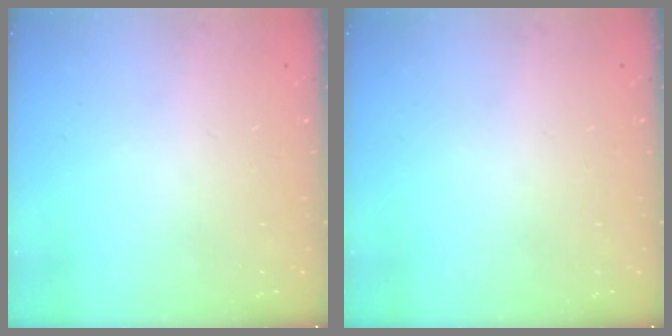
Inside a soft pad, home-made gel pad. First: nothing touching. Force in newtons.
{"total": 0.0}